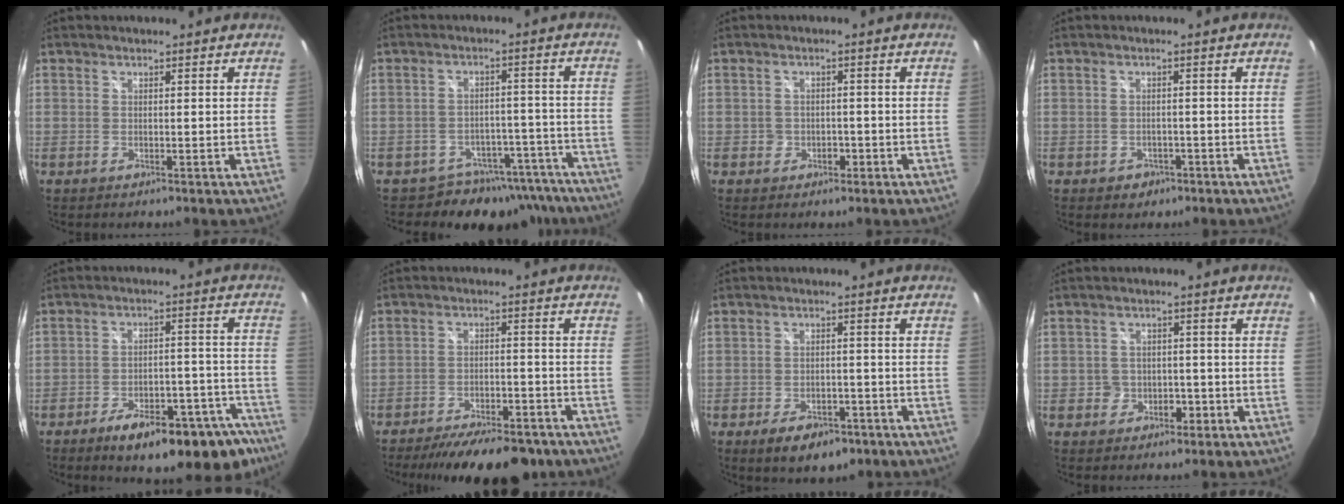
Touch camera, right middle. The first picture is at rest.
{"total": 12.1, "force": [-9.9, 6.8, 1.7], "torque": [-0.020, 0.033, -0.116]}
{"total": 2.6, "force": [-1.0, 2.4, 0.5], "torque": [-0.009, 0.002, -0.016]}
{"total": 2.9, "force": [-1.6, 2.3, 0.8], "torque": [-0.021, -0.002, -0.019]}
{"total": 19.5, "force": [-14.4, 7.0, 11.1], "torque": [-0.148, 0.006, -0.181]}
{"total": 17.8, "force": [-14.2, 5.7, 9.0], "torque": [-0.170, -0.025, -0.197]}
{"total": 8.0, "force": [-5.1, 4.3, 4.5], "torque": [-0.094, -0.008, -0.072]}
{"total": 3.7, "force": [-1.5, 3.3, 0.6], "torque": [-0.013, 0.008, -0.023]}